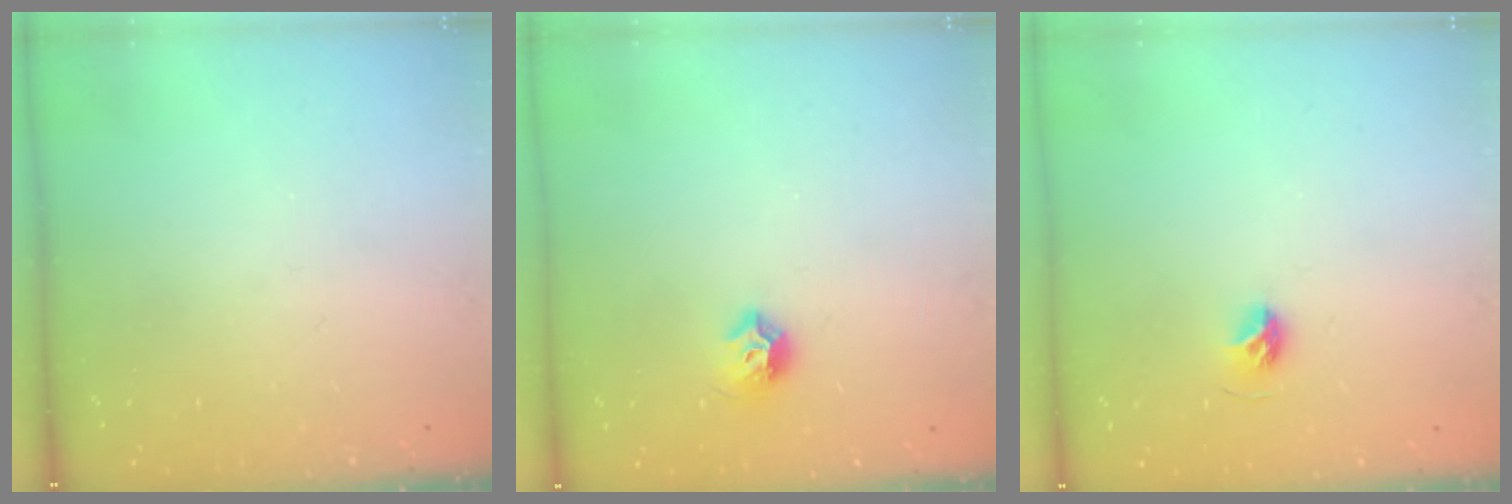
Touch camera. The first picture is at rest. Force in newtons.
{"total": 7.0, "press": 6.9, "slide": 1.3}
{"total": 4.9, "press": 4.8, "slide": 1.1}